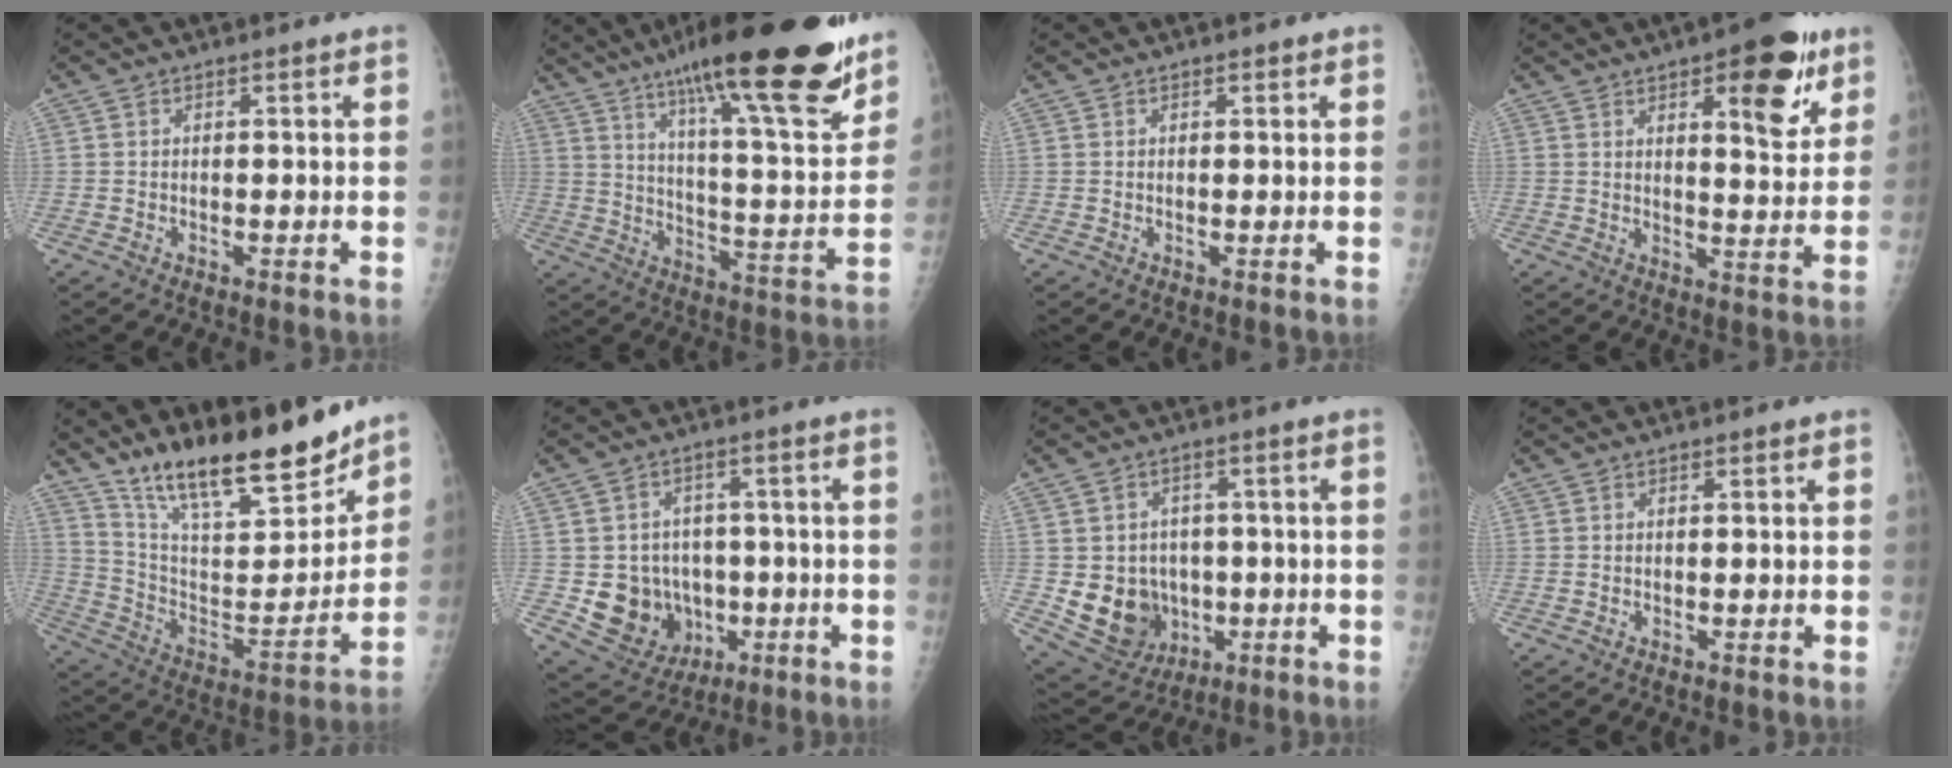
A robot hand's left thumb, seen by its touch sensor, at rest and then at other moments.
{"total": 28.7, "force": [19.5, 5.5, 20.2], "torque": [-0.286, -0.061, 0.295]}
{"total": 0.6, "force": [0.4, 0.4, 0.4], "torque": [-0.003, -0.001, 0.004]}
{"total": 13.9, "force": [7.1, 5.0, 10.8], "torque": [-0.108, -0.032, 0.092]}
{"total": 22.7, "force": [17.8, 6.3, 12.6], "torque": [-0.167, -0.093, 0.304]}
{"total": 12.2, "force": [-1.9, 10.9, 5.2], "torque": [-0.060, 0.012, -0.011]}
{"total": 11.9, "force": [-1.4, 10.5, 5.4], "torque": [-0.063, 0.005, 0.001]}
{"total": 0.0}